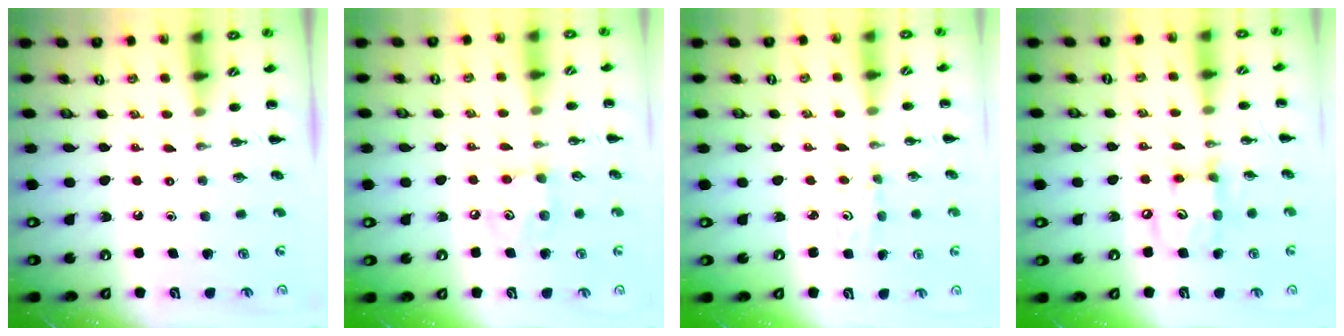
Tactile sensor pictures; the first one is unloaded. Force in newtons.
{"total": 5.8, "press": 5.7, "slide": 0.7}
{"total": 1.5, "press": 1.4, "slide": 0.5}
{"total": 8.1, "press": 8.1, "slide": 1.0}